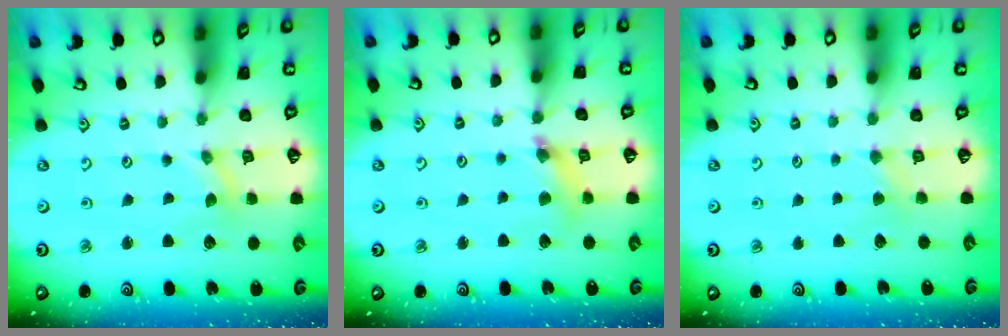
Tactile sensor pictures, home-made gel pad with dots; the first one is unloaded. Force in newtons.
{"total": 7.0, "press": 6.9, "slide": 0.7}
{"total": 2.5, "press": 2.4, "slide": 0.4}